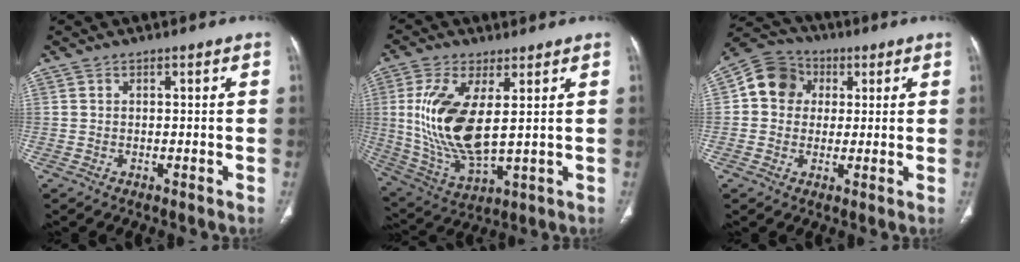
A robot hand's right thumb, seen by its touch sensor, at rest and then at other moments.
{"total": 15.8, "force": [2.6, 6.5, 14.2], "torque": [-0.301, -0.022, 0.063]}
{"total": 9.2, "force": [1.8, 8.1, 4.0], "torque": [-0.050, 0.012, 0.017]}